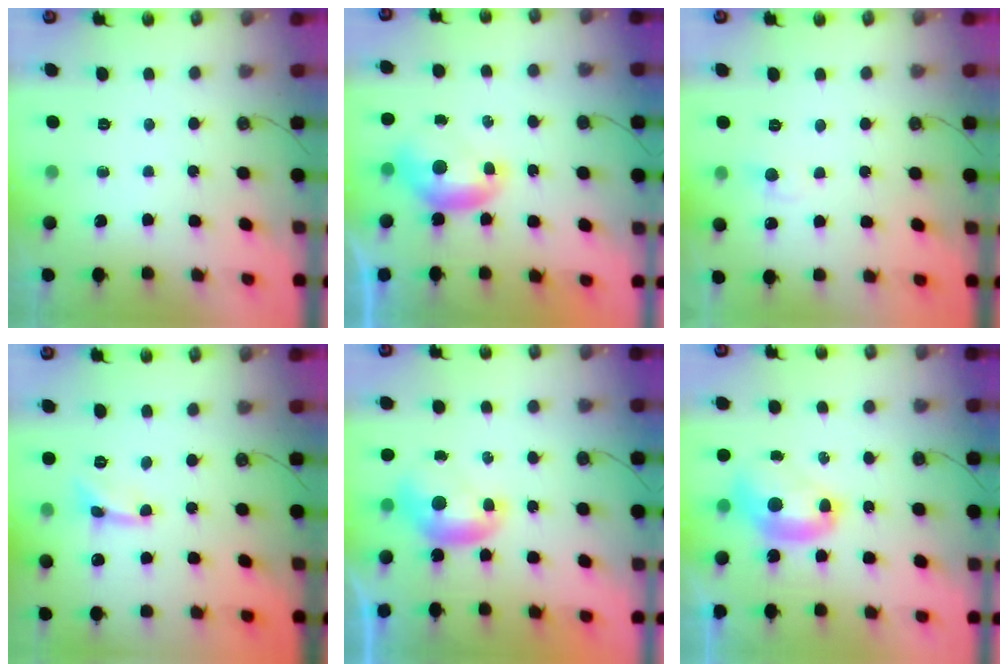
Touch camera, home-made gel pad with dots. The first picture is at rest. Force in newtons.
{"total": 0.0}
{"total": 0.8, "press": 0.5, "slide": 0.6}
{"total": 0.7, "press": 0.6, "slide": 0.3}
{"total": 0.0}
{"total": 2.5, "press": 2.5, "slide": 0.1}